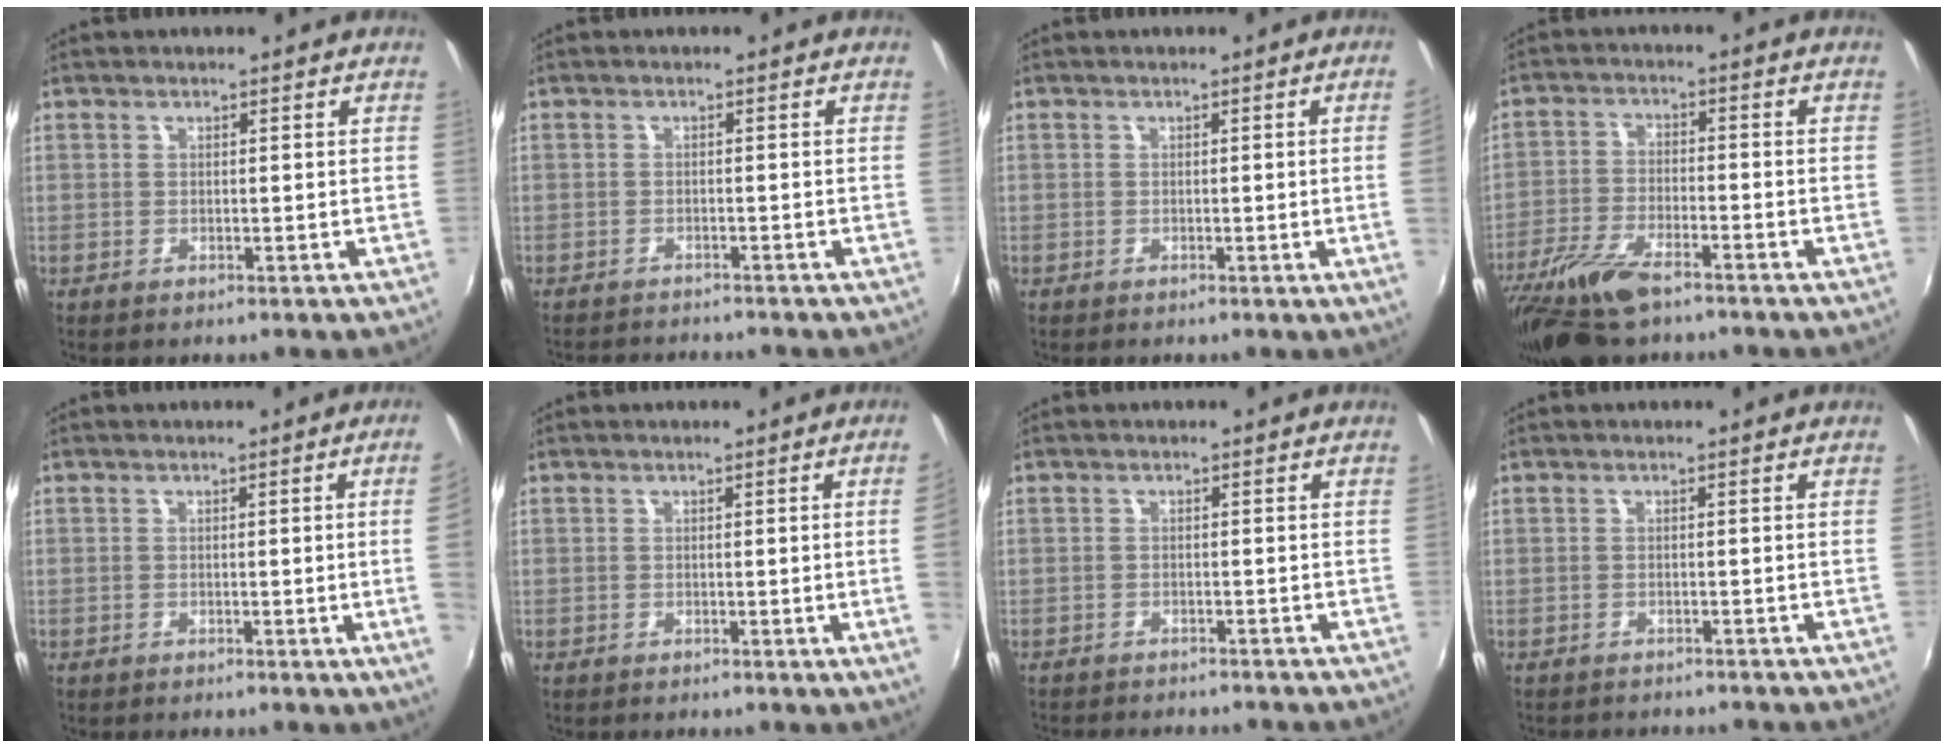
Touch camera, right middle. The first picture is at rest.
{"total": 5.3, "force": [-5.0, 0.6, 1.4], "torque": [-0.040, -0.011, -0.076]}
{"total": 2.2, "force": [-0.1, -1.3, 1.8], "torque": [-0.024, -0.012, 0.004]}
{"total": 12.0, "force": [-8.9, 3.8, 7.2], "torque": [-0.167, -0.030, -0.174]}
{"total": 4.1, "force": [-0.1, -1.9, 3.7], "torque": [-0.059, -0.010, 0.004]}
{"total": 2.9, "force": [0.0, -1.7, 2.4], "torque": [-0.037, -0.012, 0.006]}
{"total": 6.3, "force": [-5.8, 1.0, 2.1], "torque": [-0.054, -0.014, -0.085]}
{"total": 3.7, "force": [-3.5, 0.7, 1.0], "torque": [-0.029, -0.011, -0.050]}